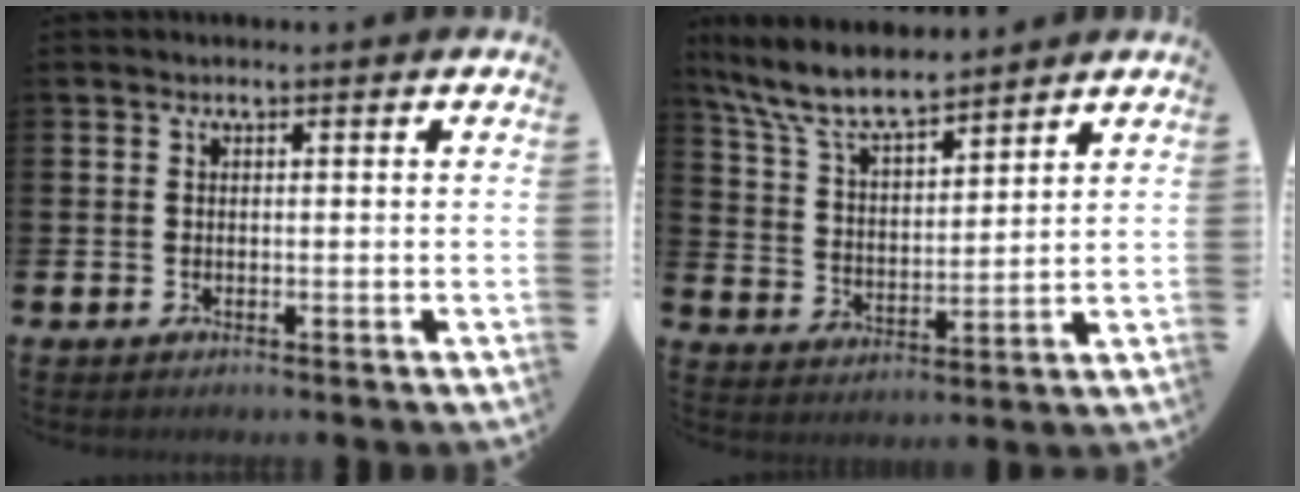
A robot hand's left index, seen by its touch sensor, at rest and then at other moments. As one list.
[{"total": 8.6, "force": [7.7, 1.8, 3.3], "torque": [-0.100, -0.037, 0.140]}]